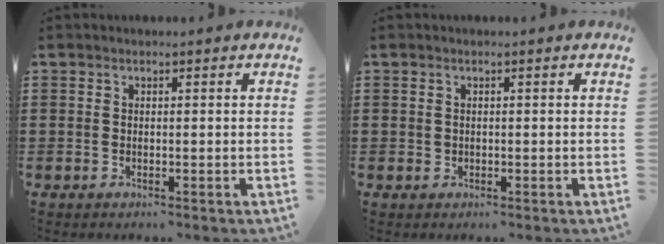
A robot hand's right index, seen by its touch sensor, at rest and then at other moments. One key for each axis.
{"total": 0.6, "fx": 0.1, "fy": 0.6, "fz": 0.1, "tx": -0.003, "ty": 0.005, "tz": 0.002}